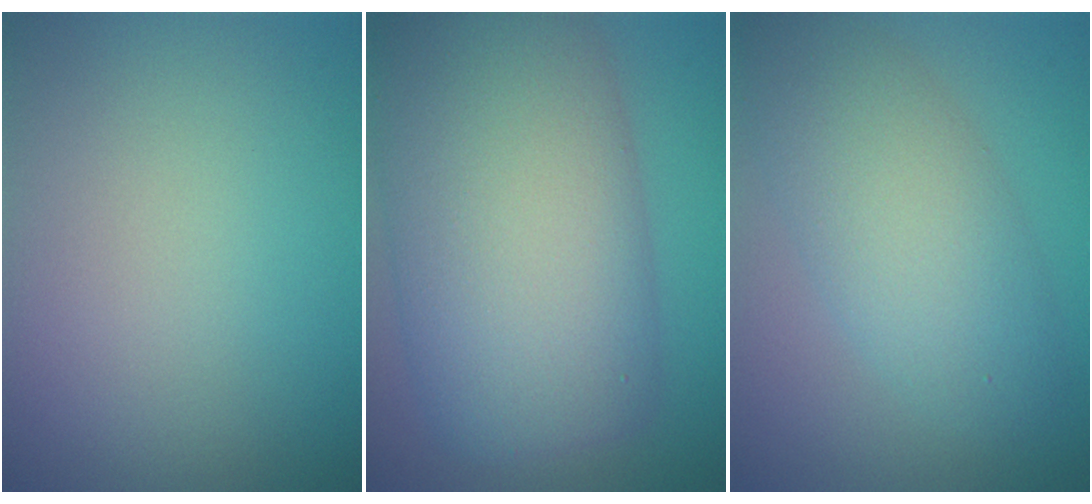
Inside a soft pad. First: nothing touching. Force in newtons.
{"total": 13.9, "press": 13.9, "slide": 0.4}
{"total": 6.0, "press": 6.0, "slide": 0.3}